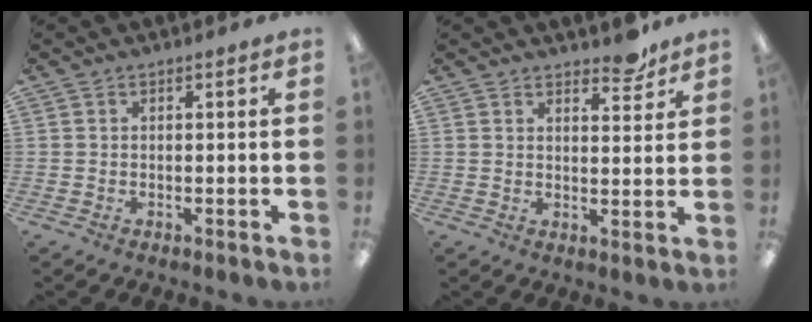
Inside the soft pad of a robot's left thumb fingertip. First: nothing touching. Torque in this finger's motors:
{"motor_torque": [-0.09, 0.00, -0.46, -0.19, 0.03]}